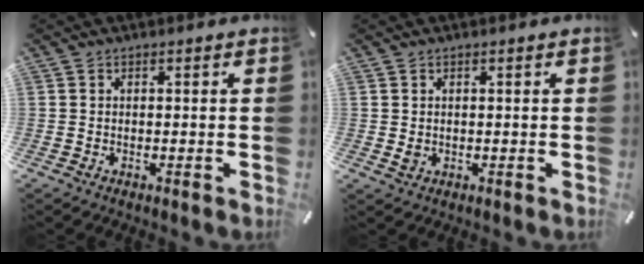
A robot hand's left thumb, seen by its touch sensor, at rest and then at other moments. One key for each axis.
{"total": 1.2, "fx": 0.1, "fy": 1.0, "fz": 0.6, "tx": -0.005, "ty": -0.001, "tz": 0.001}